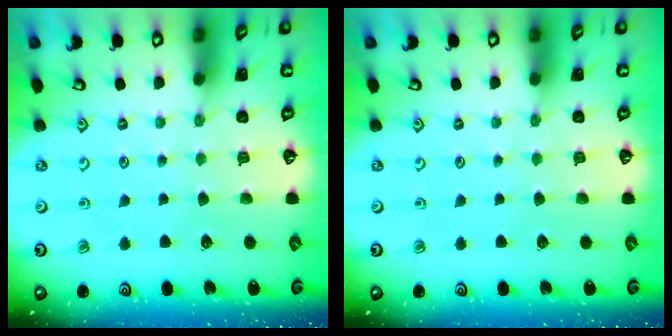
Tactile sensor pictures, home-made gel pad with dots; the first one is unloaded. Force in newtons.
{"total": 0.0}